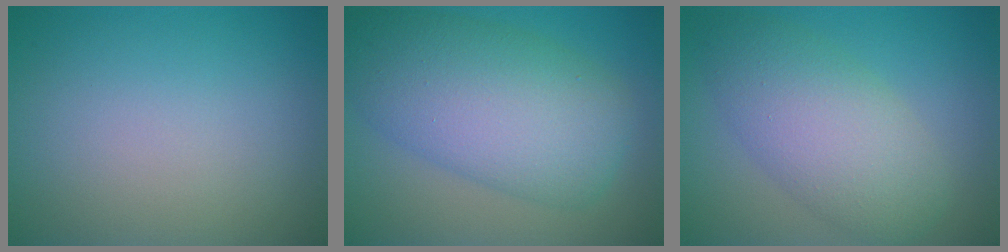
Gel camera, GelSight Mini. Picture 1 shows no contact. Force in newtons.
{"total": 9.5, "press": 9.5, "slide": 0.1}
{"total": 6.4, "press": 6.4, "slide": 0.0}